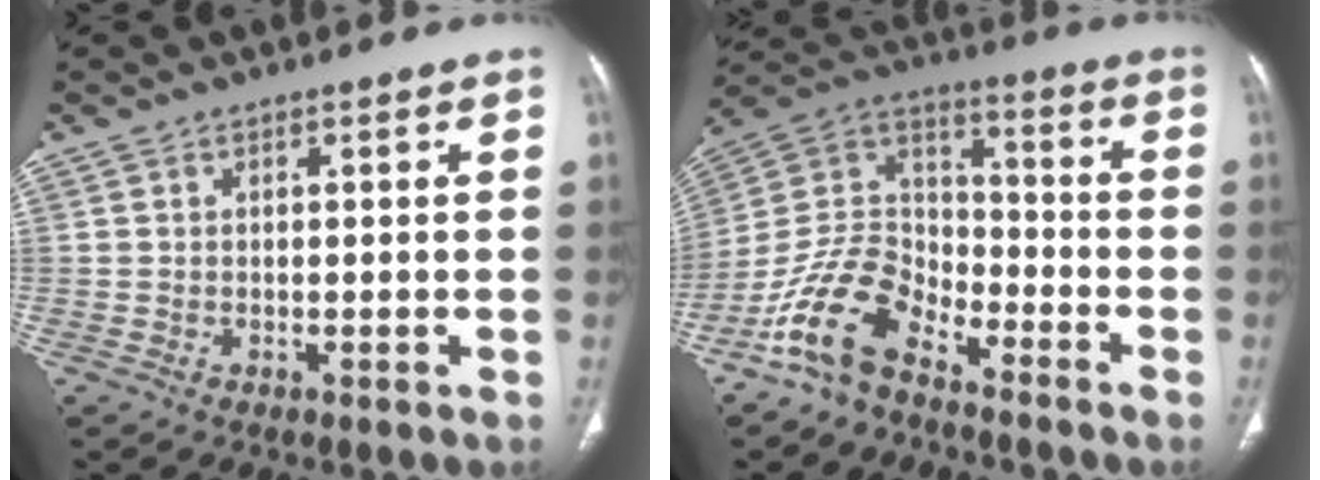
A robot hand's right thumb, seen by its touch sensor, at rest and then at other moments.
{"total": 13.5, "force": [-9.3, 7.1, 6.8], "torque": [-0.126, 0.078, -0.188]}